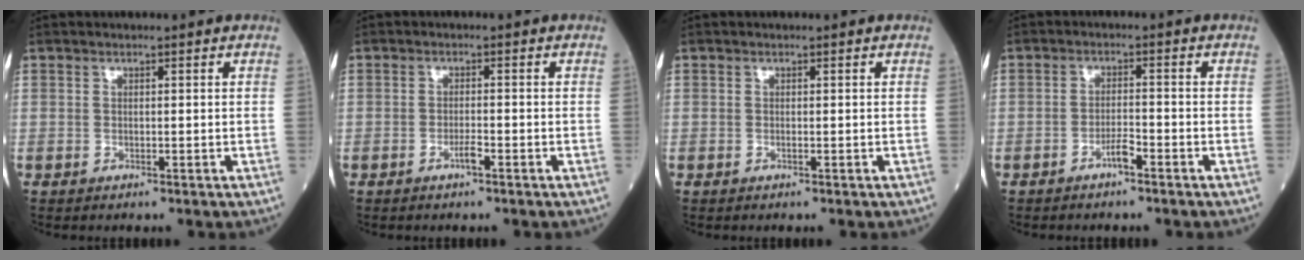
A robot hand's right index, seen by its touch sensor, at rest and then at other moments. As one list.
[{"total": 1.6, "force": [-1.1, 0.1, 1.2], "torque": [-0.022, 0.001, -0.021]}, {"total": 0.0}, {"total": 2.3, "force": [-1.7, 0.3, 1.6], "torque": [-0.027, 0.002, -0.033]}]